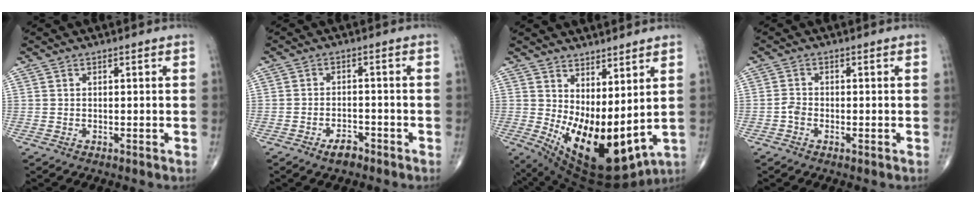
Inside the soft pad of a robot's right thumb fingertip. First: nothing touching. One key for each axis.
{"total": 3.5, "fx": -2.5, "fy": 1.7, "fz": 1.8, "tx": -0.027, "ty": 0.015, "tz": -0.041}
{"total": 16.9, "fx": 1.9, "fy": 7.3, "fz": 15.1, "tx": -0.249, "ty": -0.046, "tz": 0.059}
{"total": 1.7, "fx": -0.7, "fy": 1.1, "fz": 1.1, "tx": -0.024, "ty": 0.006, "tz": -0.020}